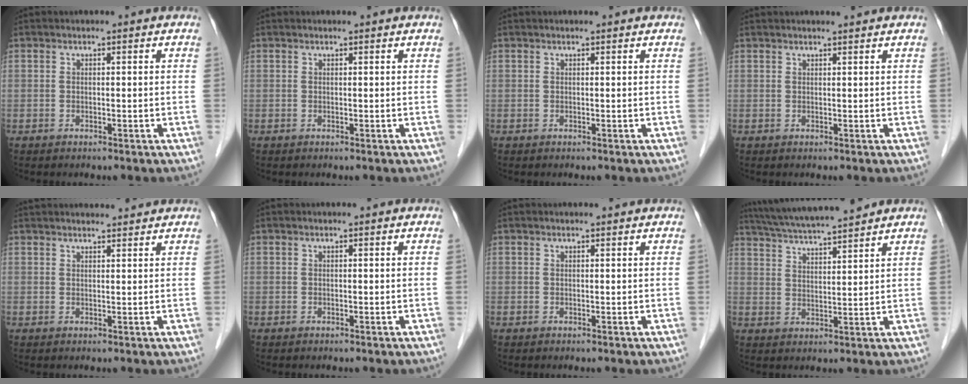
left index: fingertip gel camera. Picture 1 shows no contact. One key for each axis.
{"total": 1.1, "fx": 1.0, "fy": 0.0, "fz": 0.4, "tx": -0.007, "ty": 0.013, "tz": 0.017}
{"total": 1.5, "fx": 1.4, "fy": 0.0, "fz": 0.6, "tx": -0.008, "ty": 0.019, "tz": 0.020}
{"total": 3.1, "fx": 2.9, "fy": -0.1, "fz": 1.3, "tx": -0.015, "ty": 0.019, "tz": 0.039}
{"total": 8.9, "fx": 8.4, "fy": 1.1, "fz": 2.7, "tx": -0.035, "ty": 0.032, "tz": 0.110}
{"total": 0.0}
{"total": 1.3, "fx": 1.2, "fy": 0.0, "fz": 0.3, "tx": -0.009, "ty": 0.009, "tz": 0.016}
{"total": 12.4, "fx": 11.1, "fy": 0.0, "fz": 5.4, "tx": -0.100, "ty": 0.022, "tz": 0.179}